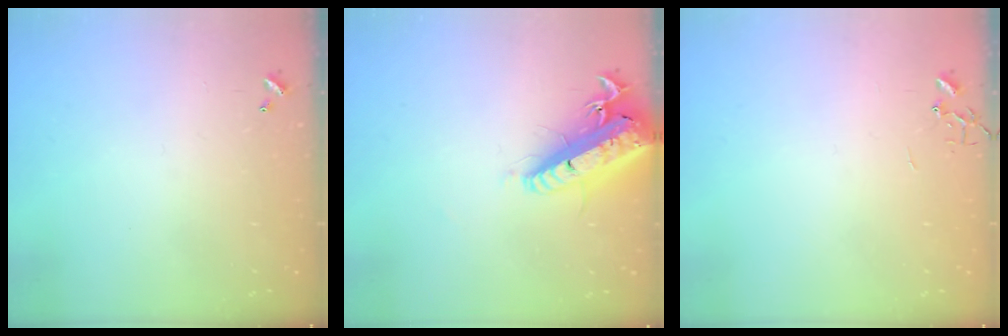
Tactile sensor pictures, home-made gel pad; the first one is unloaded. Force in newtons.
{"total": 23.1, "press": 22.6, "slide": 5.0}
{"total": 0.0}